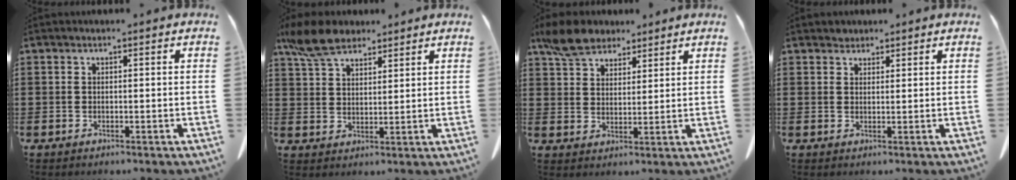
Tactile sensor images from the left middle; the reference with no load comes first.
{"total": 7.5, "force": [5.9, 3.1, 3.4], "torque": [-0.088, -0.003, 0.113]}
{"total": 6.7, "force": [5.5, 3.1, 2.3], "torque": [-0.066, -0.001, 0.106]}
{"total": 1.5, "force": [1.4, 0.6, -0.1], "torque": [-0.003, 0.001, 0.029]}